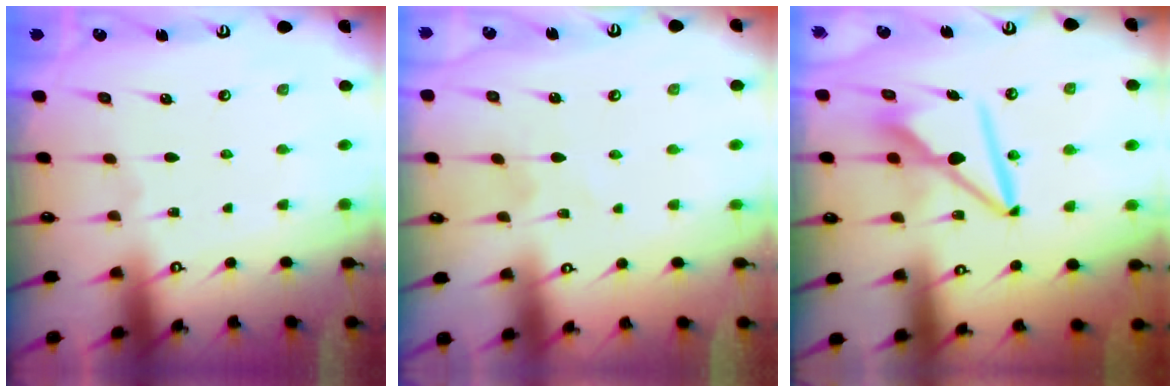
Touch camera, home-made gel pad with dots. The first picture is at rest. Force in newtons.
{"total": 1.5, "press": 1.5, "slide": 0.2}
{"total": 9.1, "press": 9.1, "slide": 0.9}